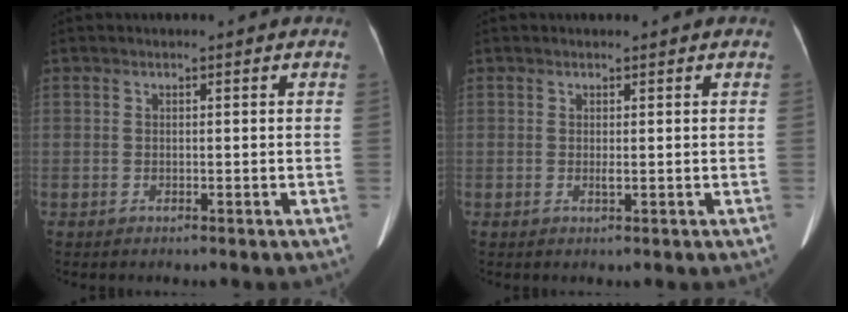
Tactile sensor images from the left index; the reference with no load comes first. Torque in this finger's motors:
{"motor_torque": [0.19, 0.18, 0.00, 0.00]}